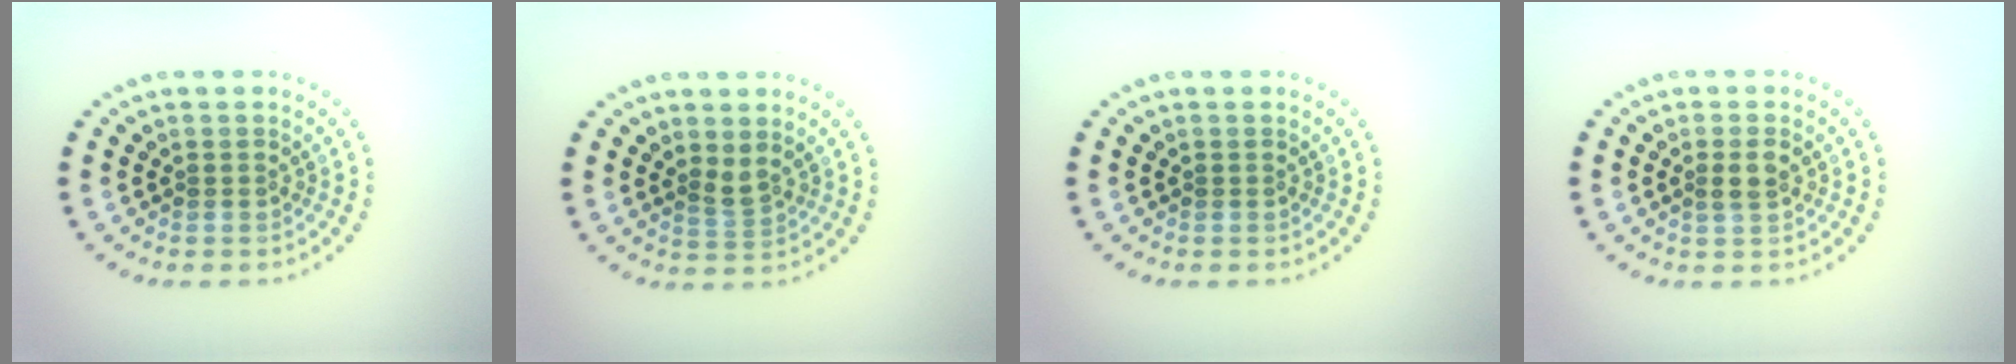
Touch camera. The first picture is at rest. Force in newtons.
{"total": 1.5, "press": 1.1, "slide": 1.0}
{"total": 0.0}
{"total": 1.6, "press": 1.5, "slide": 0.5}